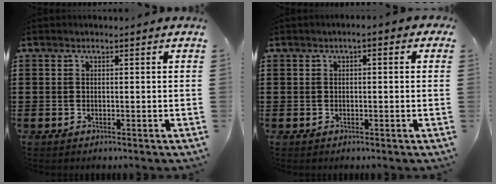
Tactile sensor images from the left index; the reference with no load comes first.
{"total": 1.3, "force": [-0.5, 0.4, 1.2], "torque": [-0.022, -0.002, -0.011]}